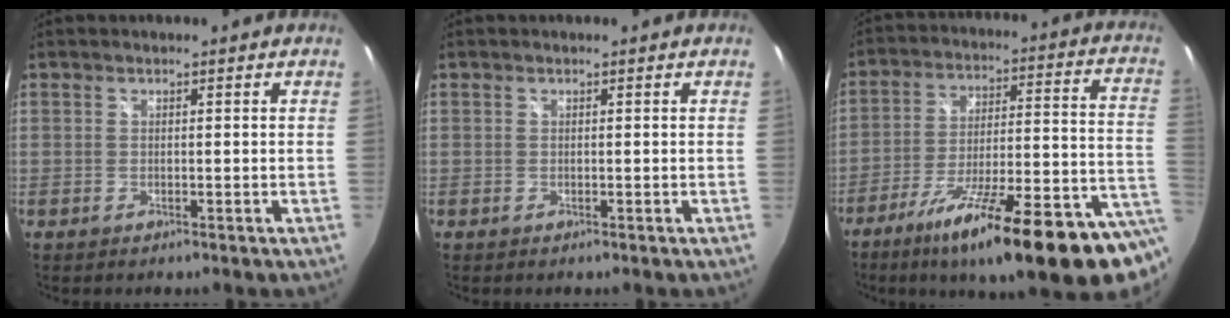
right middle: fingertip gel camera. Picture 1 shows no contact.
{"total": 0.0}
{"total": 27.0, "force": [-16.8, 3.9, 20.8], "torque": [-0.285, -0.053, -0.245]}